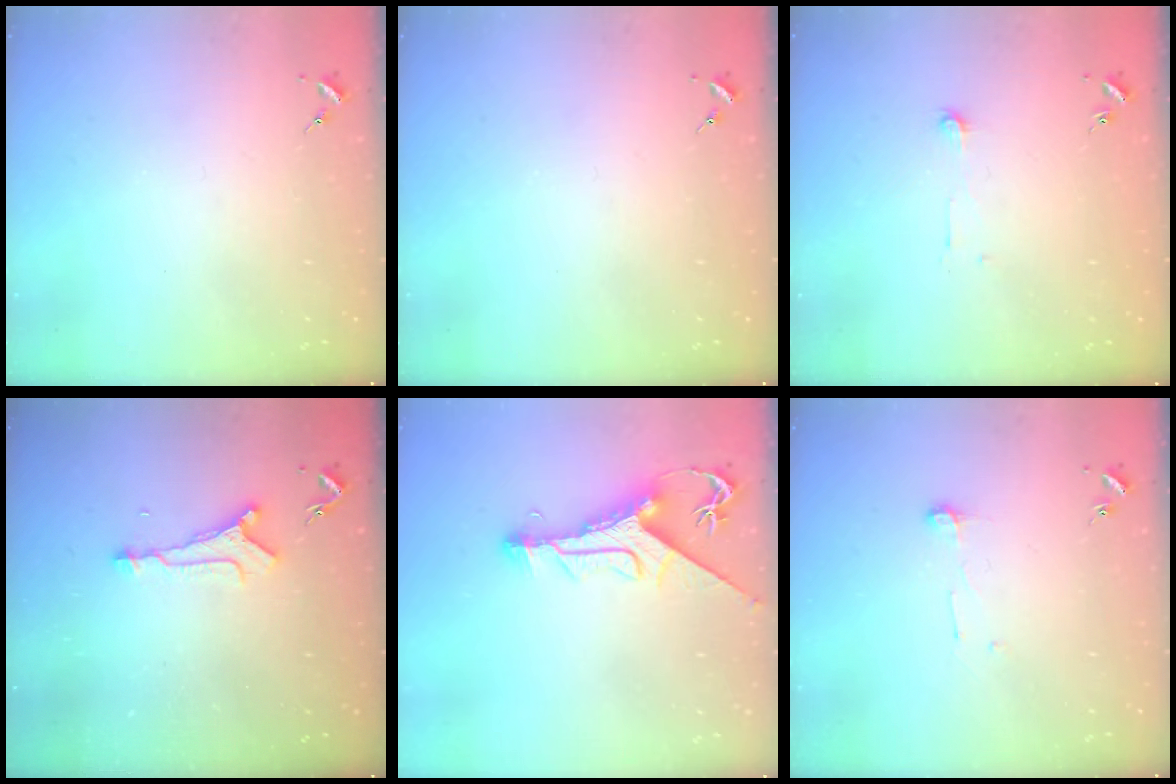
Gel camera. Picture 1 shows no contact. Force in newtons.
{"total": 0.0}
{"total": 3.8, "press": 3.8, "slide": 0.2}
{"total": 6.9, "press": 6.9, "slide": 0.7}
{"total": 10.8, "press": 10.7, "slide": 1.3}
{"total": 4.8, "press": 4.8, "slide": 0.5}